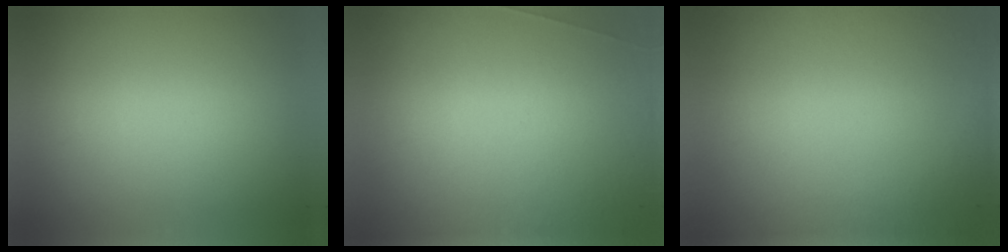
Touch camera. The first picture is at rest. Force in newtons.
{"total": 6.9}
{"total": 4.9}